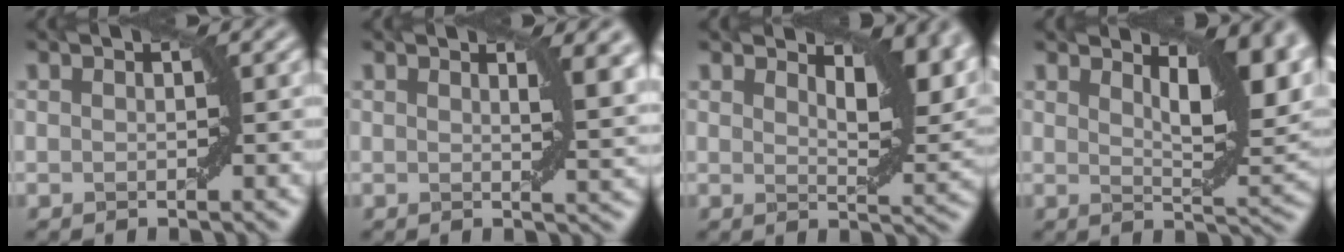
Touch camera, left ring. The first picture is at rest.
{"total": 3.5, "force": [1.5, 0.9, 3.1], "torque": [-0.031, -0.003, 0.023]}
{"total": 6.0, "force": [3.5, 2.2, 4.4], "torque": [-0.061, 0.000, 0.055]}
{"total": 7.7, "force": [3.9, 2.3, 6.2], "torque": [-0.088, 0.004, 0.068]}